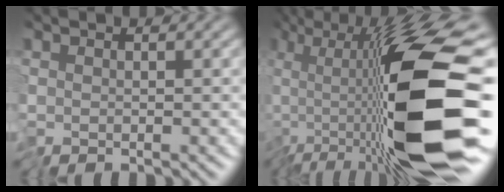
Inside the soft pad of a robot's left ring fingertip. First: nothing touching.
{"total": 15.5, "force": [-4.7, 3.9, 14.2], "torque": [-0.229, -0.003, -0.091]}